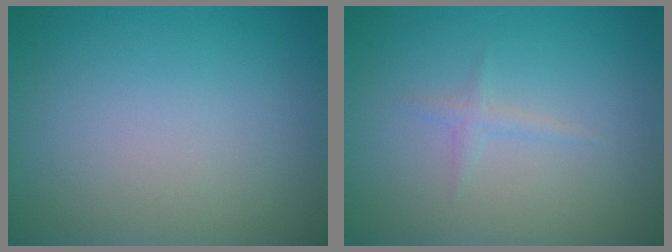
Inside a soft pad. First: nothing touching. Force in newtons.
{"total": 0.8, "press": 0.8, "slide": 0.1}